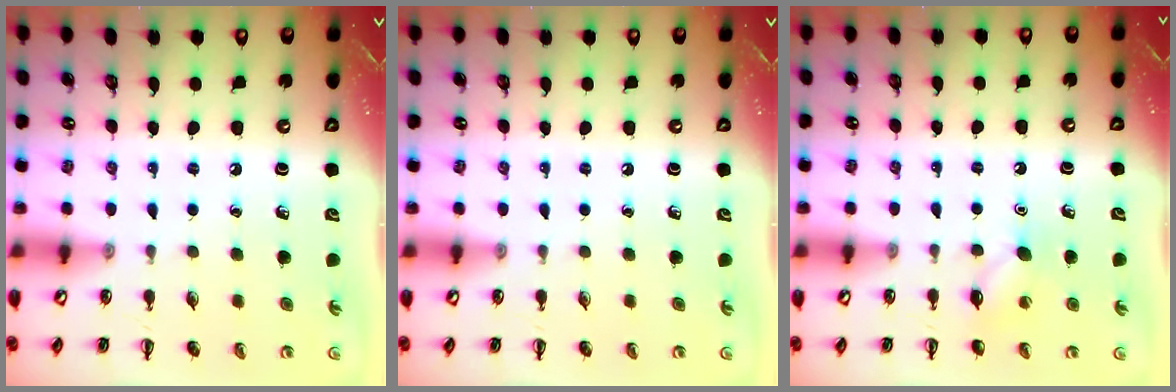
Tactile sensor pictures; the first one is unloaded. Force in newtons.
{"total": 0.0}
{"total": 6.4, "press": 6.2, "slide": 1.5}